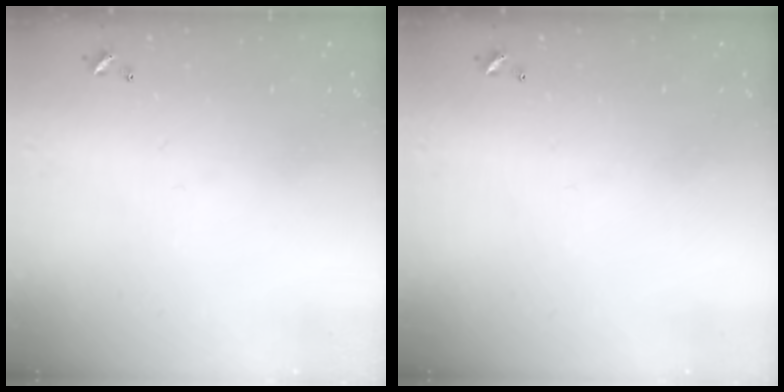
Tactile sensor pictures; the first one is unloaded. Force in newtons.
{"total": 0.0}